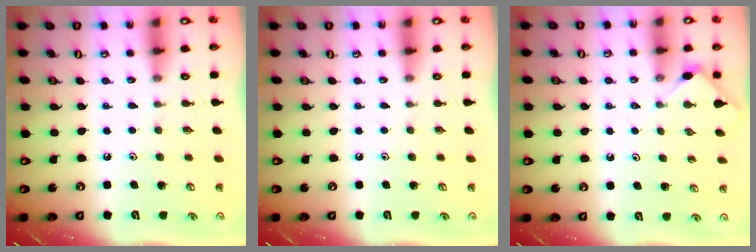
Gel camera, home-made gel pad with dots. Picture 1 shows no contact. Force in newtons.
{"total": 0.0}
{"total": 4.1, "press": 4.1, "slide": 0.7}